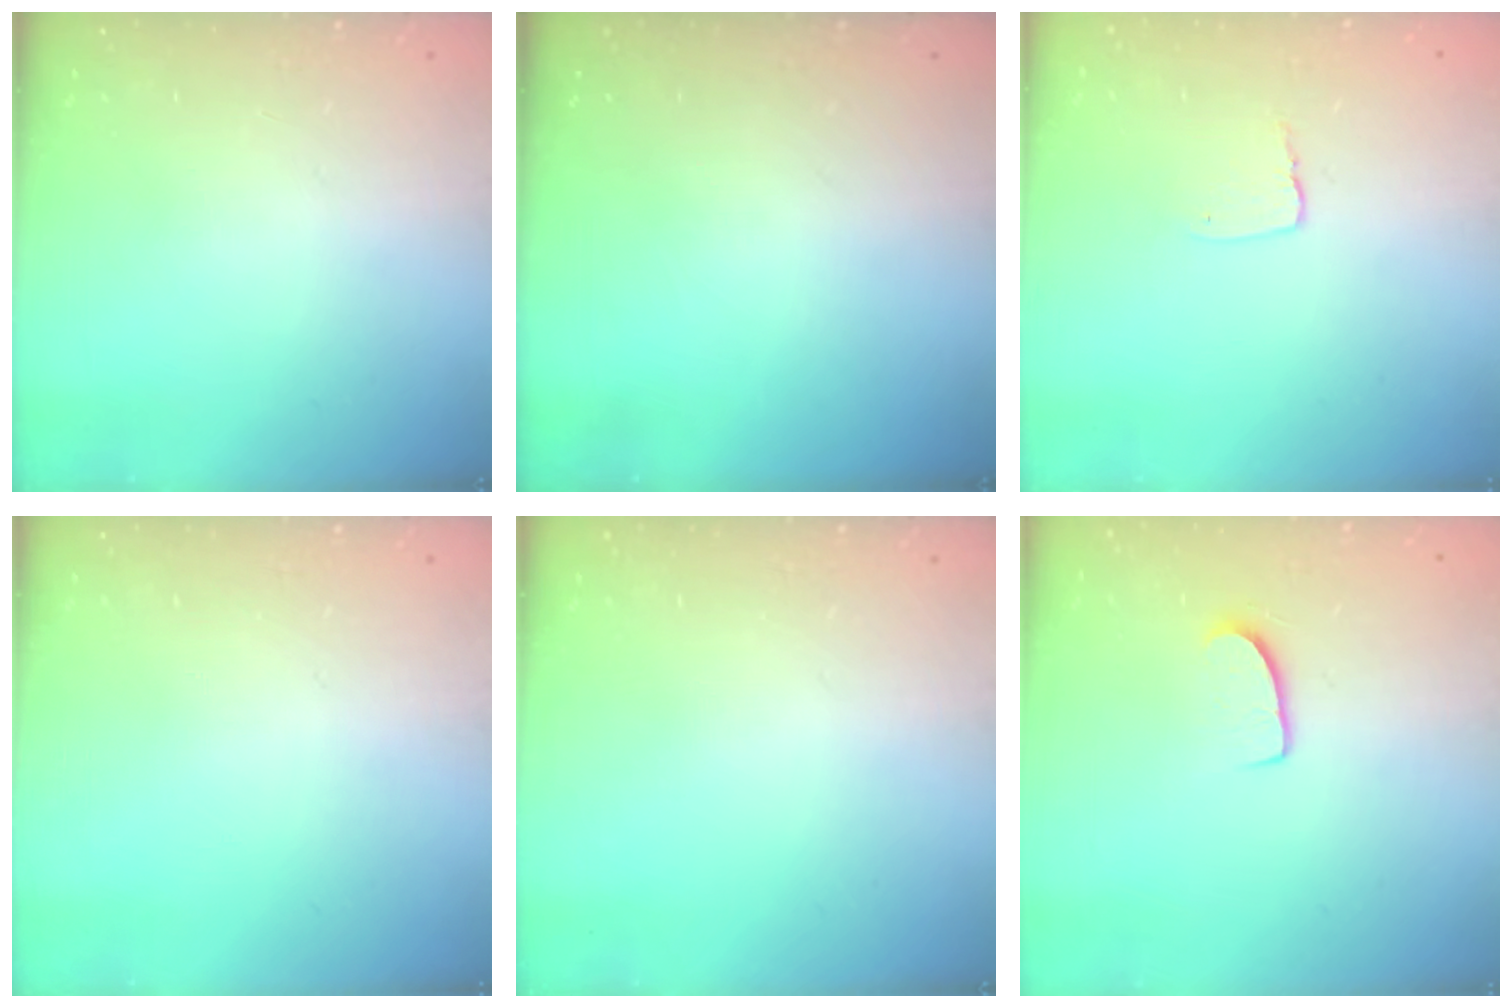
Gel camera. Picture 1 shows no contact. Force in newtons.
{"total": 0.0}
{"total": 3.6, "press": 3.6, "slide": 0.3}
{"total": 0.0}
{"total": 0.0}
{"total": 7.7, "press": 7.6, "slide": 0.7}